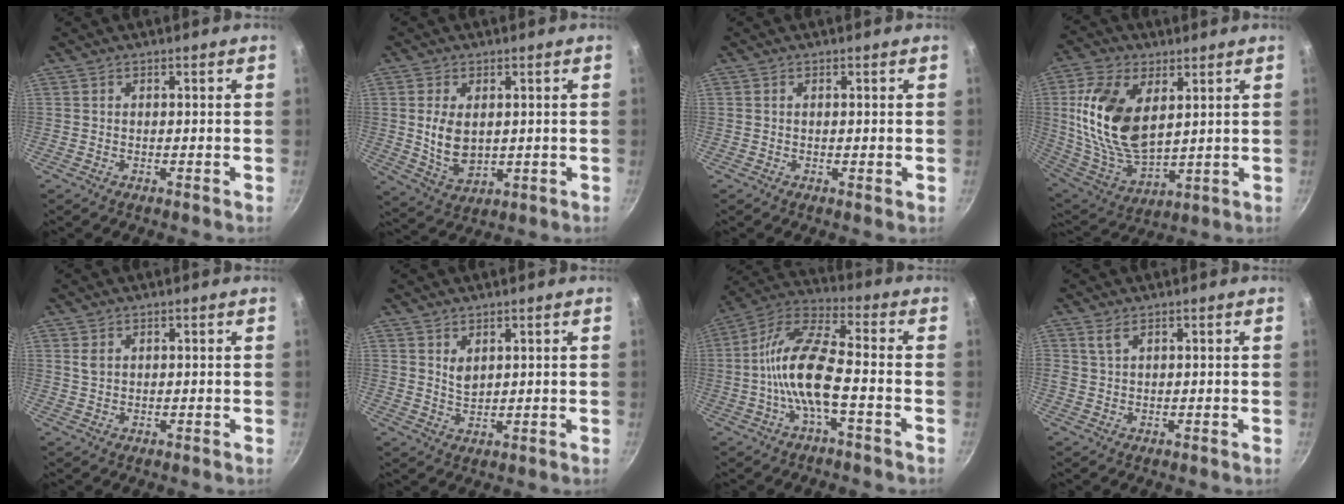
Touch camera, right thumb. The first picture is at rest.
{"total": 8.0, "force": [1.0, 5.0, 6.1], "torque": [-0.110, -0.015, 0.033]}
{"total": 0.7, "force": [0.1, 0.2, 0.7], "torque": [-0.009, -0.001, -0.001]}
{"total": 18.8, "force": [4.6, 10.8, 14.7], "torque": [-0.276, -0.023, 0.101]}
{"total": 1.7, "force": [0.7, 1.2, 1.0], "torque": [-0.018, -0.001, 0.015]}
{"total": 2.8, "force": [1.6, 1.6, 1.7], "torque": [-0.029, -0.015, 0.032]}
{"total": 13.1, "force": [-3.1, 4.5, 11.9], "torque": [-0.242, 0.040, -0.074]}
{"total": 1.8, "force": [1.1, 0.8, 1.3], "torque": [-0.025, -0.003, 0.023]}